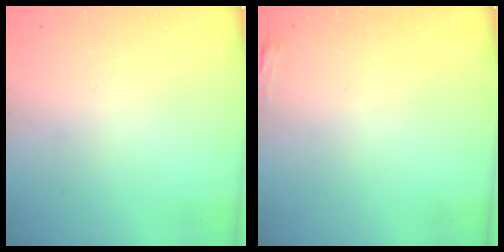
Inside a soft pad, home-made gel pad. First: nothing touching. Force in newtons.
{"total": 2.7, "press": 2.6, "slide": 0.8}